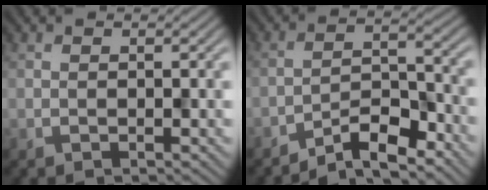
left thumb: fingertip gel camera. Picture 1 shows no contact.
{"total": 6.2, "force": [-5.2, 1.4, 3.1], "torque": [-0.051, 0.010, -0.102]}